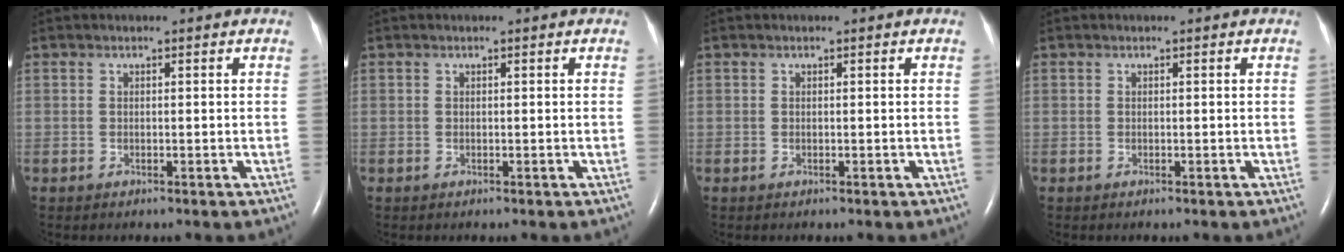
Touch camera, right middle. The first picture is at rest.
{"total": 0.0}
{"total": 0.0}
{"total": 0.0}